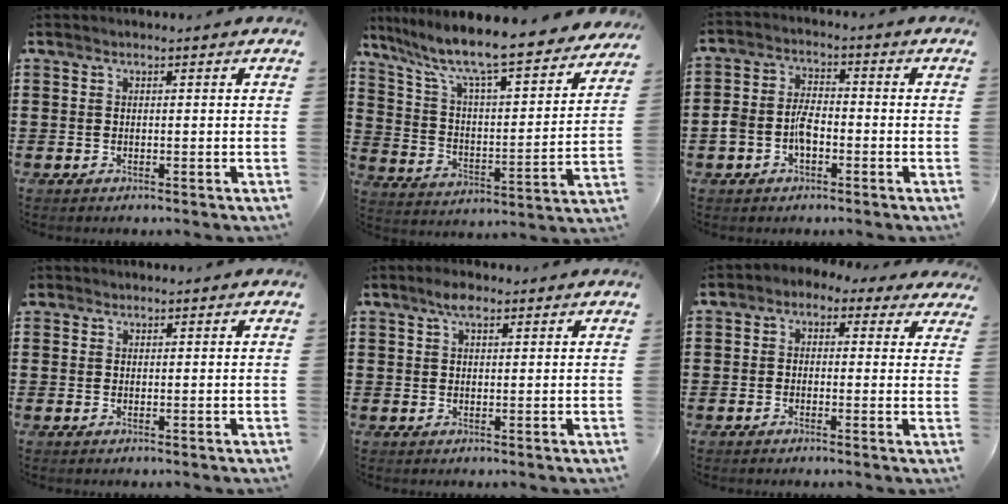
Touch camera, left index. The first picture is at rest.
{"total": 9.0, "force": [7.7, 0.3, 4.6], "torque": [-0.123, -0.063, 0.124]}
{"total": 5.1, "force": [-1.9, 3.2, 3.5], "torque": [-0.090, 0.002, -0.042]}
{"total": 0.7, "force": [0.5, 0.5, 0.1], "torque": [-0.005, 0.003, 0.010]}
{"total": 3.0, "force": [1.8, 1.1, 2.1], "torque": [-0.046, 0.007, 0.031]}
{"total": 1.5, "force": [-0.5, 1.2, 0.8], "torque": [-0.020, 0.009, -0.015]}